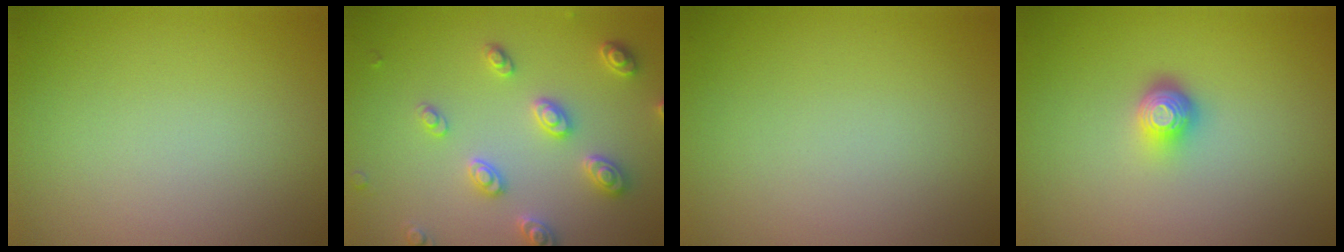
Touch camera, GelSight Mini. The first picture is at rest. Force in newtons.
{"total": 3.3, "press": 3.2, "slide": 0.9}
{"total": 0.0}
{"total": 2.0, "press": 1.4, "slide": 1.4}